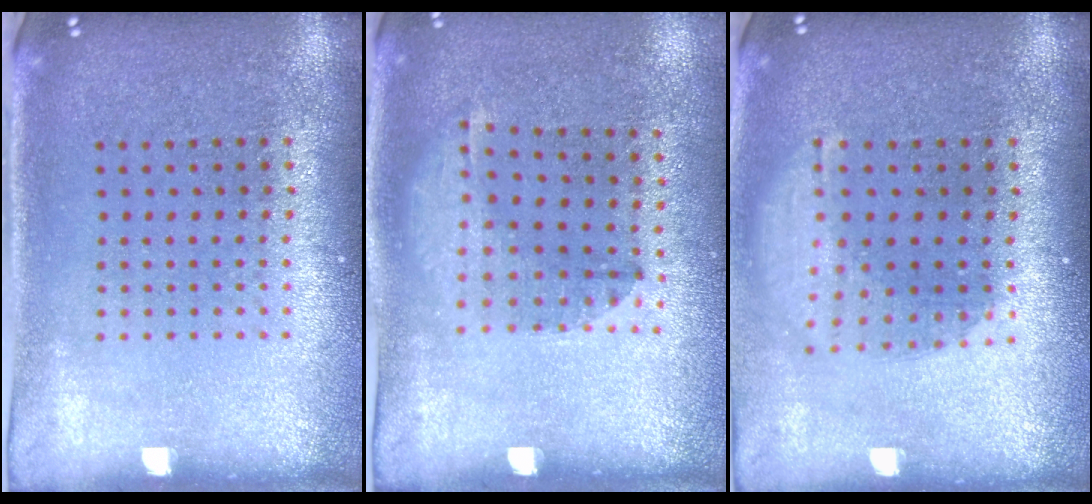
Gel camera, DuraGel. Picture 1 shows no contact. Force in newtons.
{"total": 1.3, "press": 1.0, "slide": 0.8}
{"total": 1.6, "press": 1.2, "slide": 1.0}